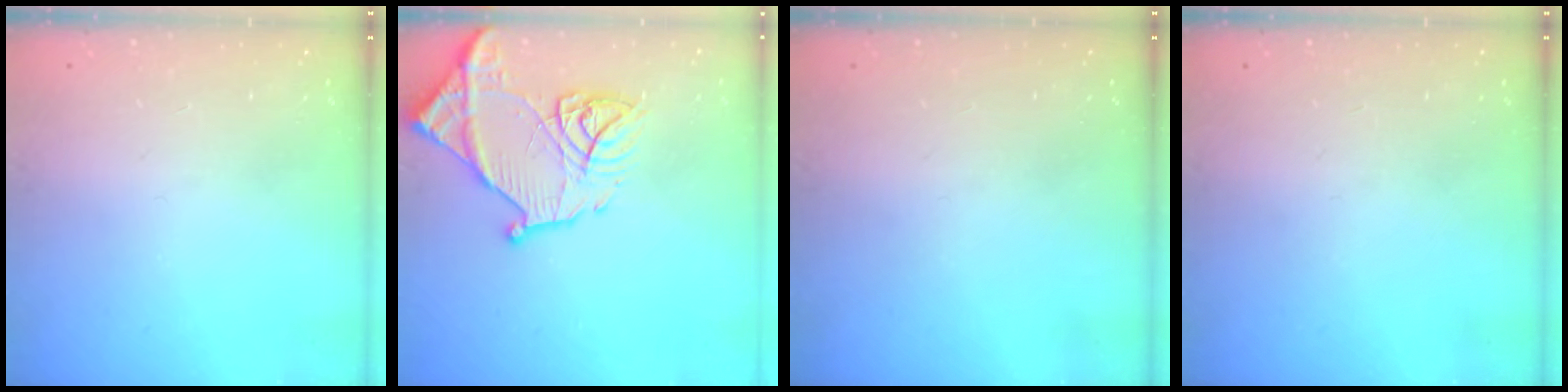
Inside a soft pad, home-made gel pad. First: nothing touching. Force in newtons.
{"total": 17.5, "press": 17.4, "slide": 1.9}
{"total": 0.0}
{"total": 0.0}